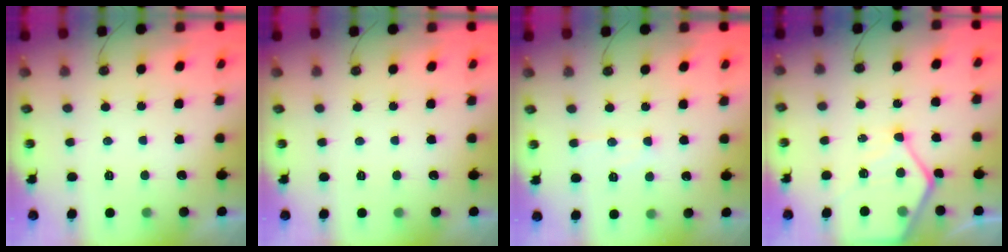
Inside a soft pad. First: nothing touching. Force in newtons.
{"total": 0.0}
{"total": 7.0, "press": 6.9, "slide": 0.5}
{"total": 11.9, "press": 11.8, "slide": 1.0}